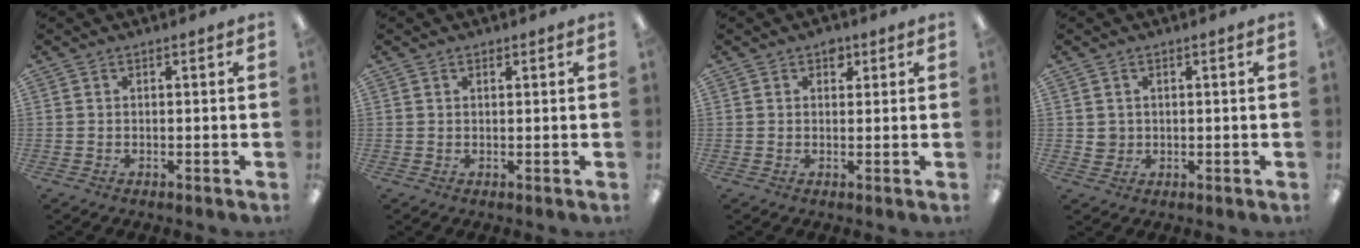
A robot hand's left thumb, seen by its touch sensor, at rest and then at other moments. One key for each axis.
{"total": 0.8, "fx": 0.5, "fy": 0.5, "fz": 0.3, "tx": 0.003, "ty": -0.001, "tz": 0.008}
{"total": 2.6, "fx": 1.5, "fy": 1.8, "fz": 1.2, "tx": -0.001, "ty": -0.006, "tz": 0.022}
{"total": 2.2, "fx": 0.7, "fy": 2.1, "fz": 0.3, "tx": -0.009, "ty": 0.002, "tz": 0.012}